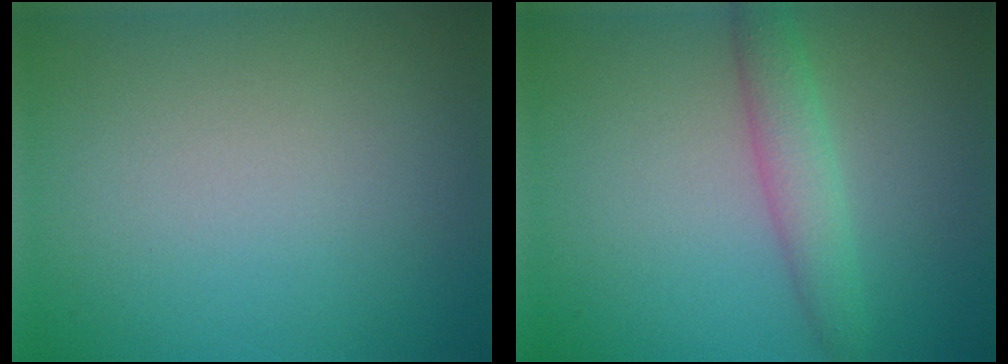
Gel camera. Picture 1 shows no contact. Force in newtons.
{"total": 2.7, "press": 2.7, "slide": 0.0}